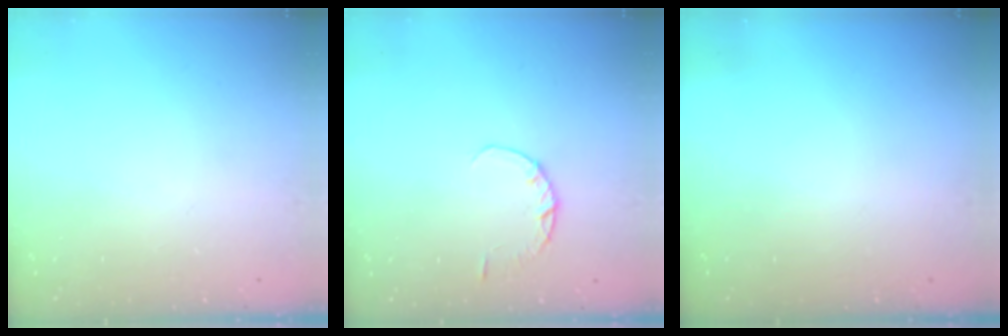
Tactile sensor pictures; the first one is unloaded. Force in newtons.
{"total": 2.9, "press": 2.8, "slide": 0.4}
{"total": 0.0}